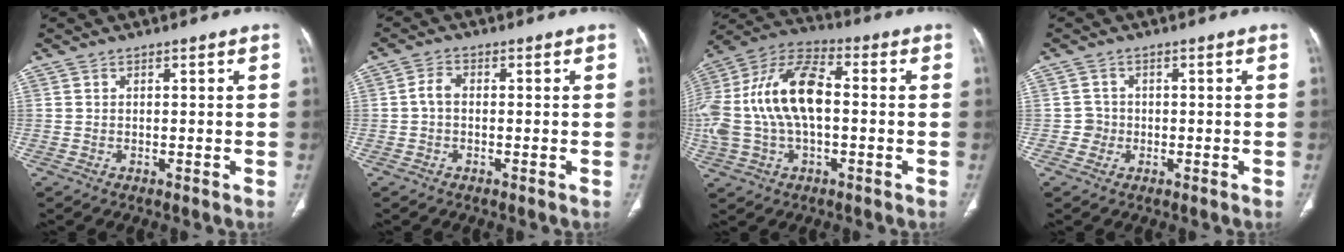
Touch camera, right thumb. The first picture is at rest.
{"total": 2.6, "force": [-0.3, 1.7, 2.0], "torque": [-0.036, 0.009, -0.011]}
{"total": 20.3, "force": [0.1, 11.0, 17.1], "torque": [-0.369, 0.035, -0.002]}
{"total": 2.0, "force": [-0.5, 1.9, 0.0], "torque": [0.014, 0.010, -0.013]}